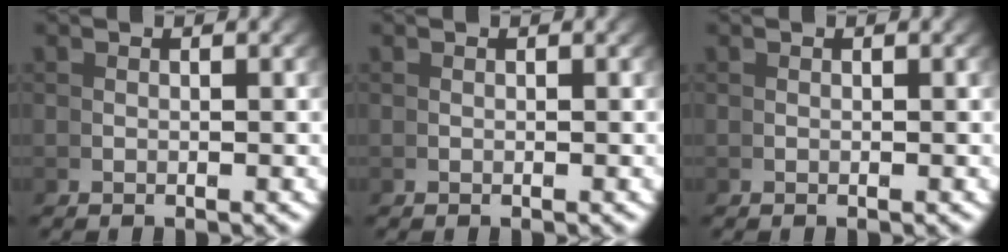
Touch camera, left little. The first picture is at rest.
{"total": 0.0}
{"total": 0.0}